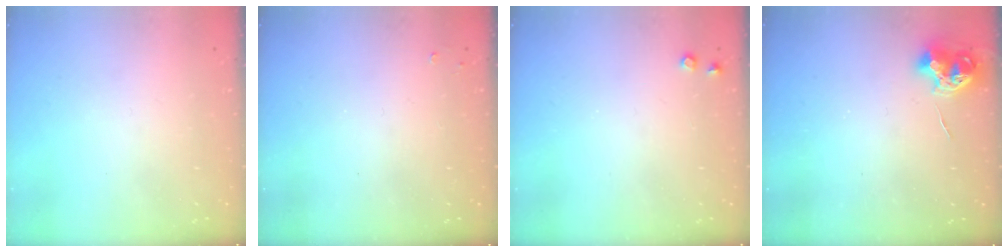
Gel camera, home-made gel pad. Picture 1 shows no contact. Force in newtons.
{"total": 1.8, "press": 1.8, "slide": 0.3}
{"total": 5.7, "press": 5.6, "slide": 0.6}
{"total": 8.4, "press": 8.4, "slide": 0.3}